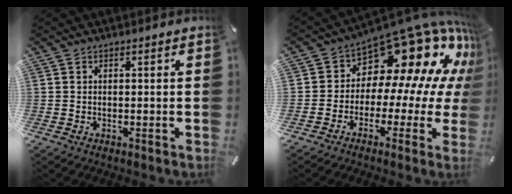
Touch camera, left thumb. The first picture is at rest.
{"total": 18.0, "force": [11.0, 9.7, 10.4], "torque": [-0.157, -0.100, 0.189]}